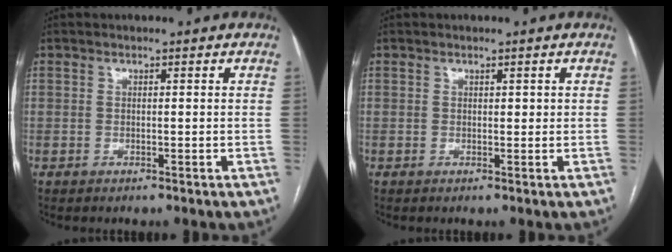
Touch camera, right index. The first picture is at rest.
{"total": 0.9, "force": [0.3, 0.5, 0.6], "torque": [-0.008, 0.001, 0.005]}